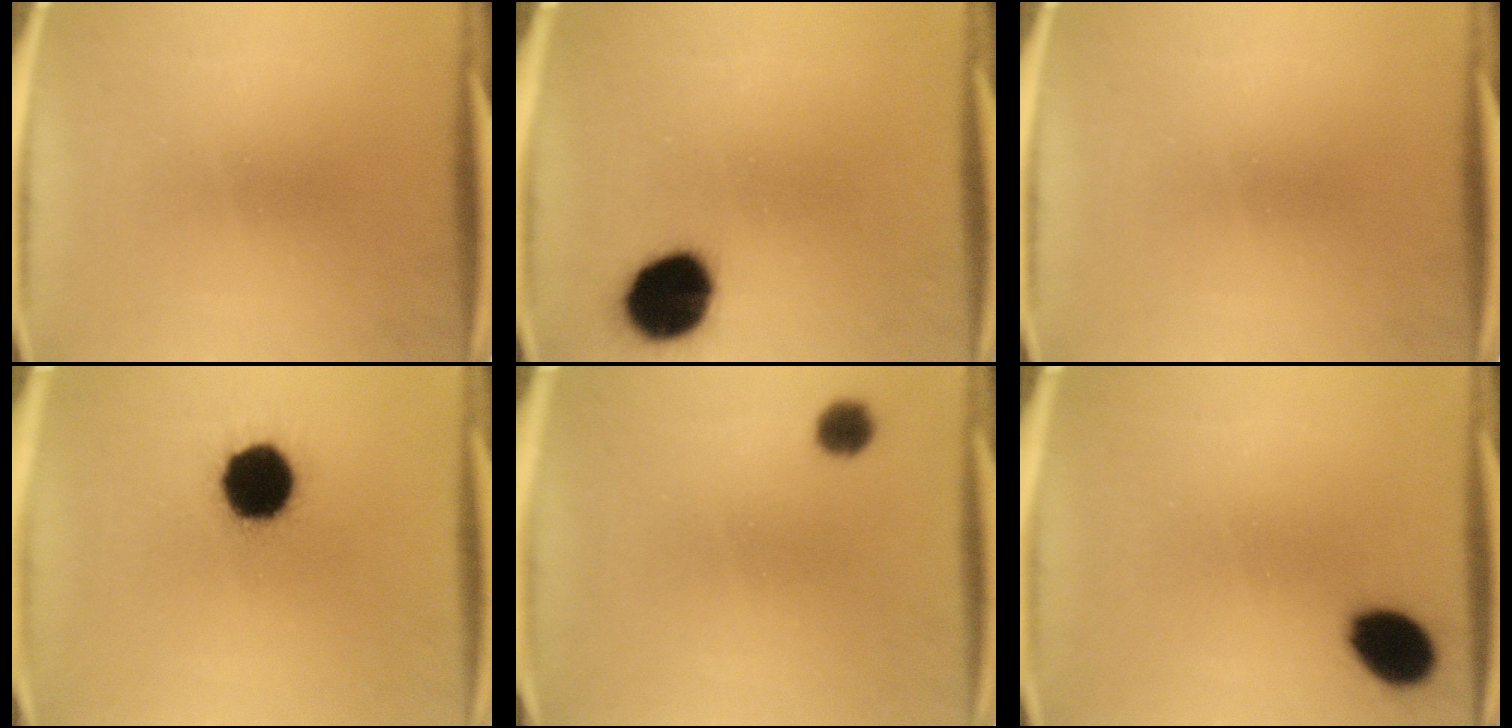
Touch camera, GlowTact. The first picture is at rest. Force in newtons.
{"total": 14.1}
{"total": 0.0}
{"total": 16.3}
{"total": 3.4}
{"total": 9.4}